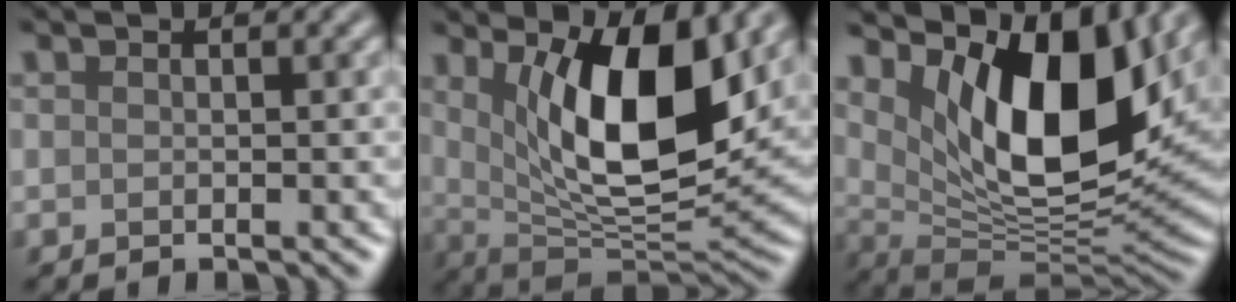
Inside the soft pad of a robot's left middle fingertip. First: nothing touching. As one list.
[{"total": 10.7, "force": [3.3, 4.0, 9.4], "torque": [-0.146, -0.021, 0.062]}, {"total": 12.9, "force": [4.7, 5.9, 10.5], "torque": [-0.164, -0.012, 0.087]}]